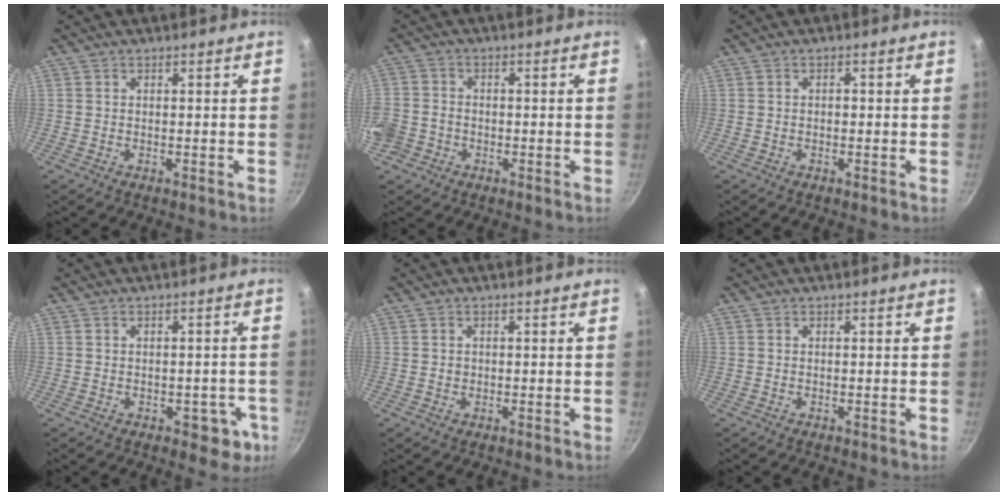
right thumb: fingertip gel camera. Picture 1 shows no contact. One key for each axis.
{"total": 9.7, "fx": -3.4, "fy": 8.2, "fz": 4.0, "tx": -0.103, "ty": 0.031, "tz": -0.069}
{"total": 0.8, "fx": -0.3, "fy": 0.5, "fz": 0.5, "tx": -0.007, "ty": 0.005, "tz": -0.003}
{"total": 5.5, "fx": -1.9, "fy": 3.5, "fz": 3.9, "tx": -0.014, "ty": 0.018, "tz": -0.014}
{"total": 0.7, "fx": 0.0, "fy": 0.7, "fz": 0.2, "tx": -0.001, "ty": 0.002, "tz": 0.000}
{"total": 0.0}